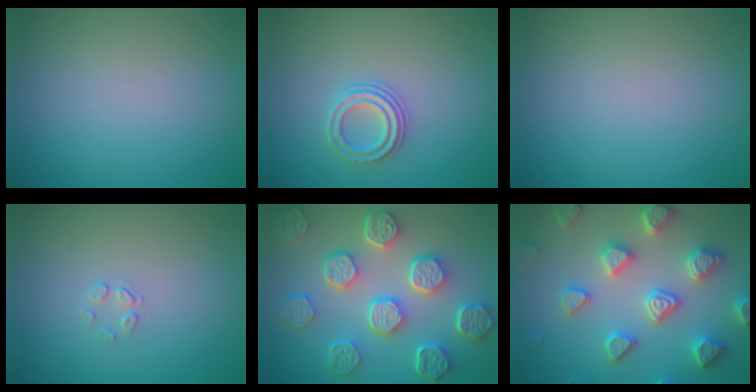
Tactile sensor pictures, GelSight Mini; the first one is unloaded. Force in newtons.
{"total": 2.5, "press": 2.2, "slide": 1.2}
{"total": 0.0}
{"total": 0.7, "press": 0.4, "slide": 0.6}
{"total": 7.9, "press": 6.1, "slide": 5.0}
{"total": 5.3, "press": 5.2, "slide": 1.2}